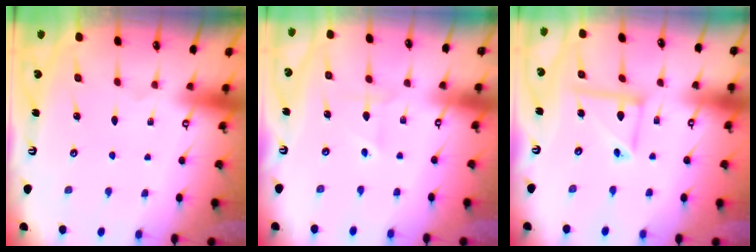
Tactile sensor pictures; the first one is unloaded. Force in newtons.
{"total": 2.1, "press": 2.0, "slide": 0.9}
{"total": 7.4, "press": 7.4, "slide": 0.6}